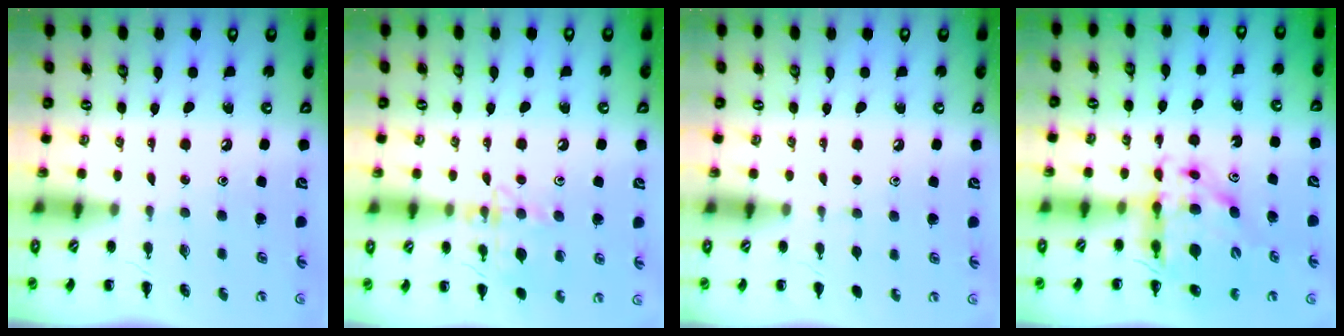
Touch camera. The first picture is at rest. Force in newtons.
{"total": 14.4, "press": 14.4, "slide": 1.3}
{"total": 3.1, "press": 2.9, "slide": 1.2}
{"total": 12.4, "press": 12.0, "slide": 3.4}